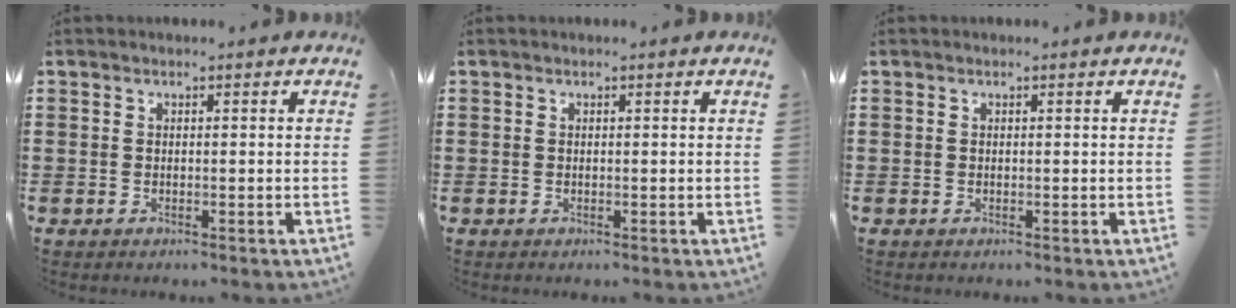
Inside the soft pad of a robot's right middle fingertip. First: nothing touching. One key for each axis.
{"total": 0.0}
{"total": 0.0}